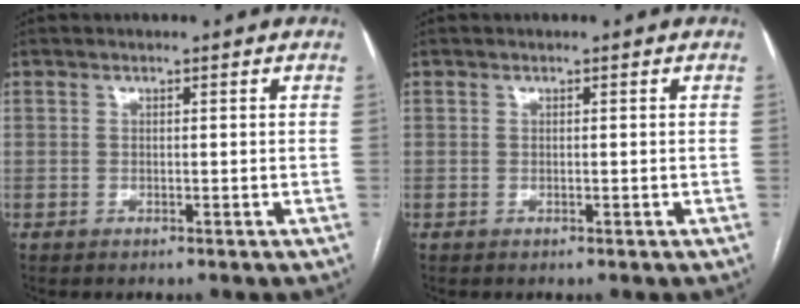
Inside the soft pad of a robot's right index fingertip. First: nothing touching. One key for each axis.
{"total": 0.0}